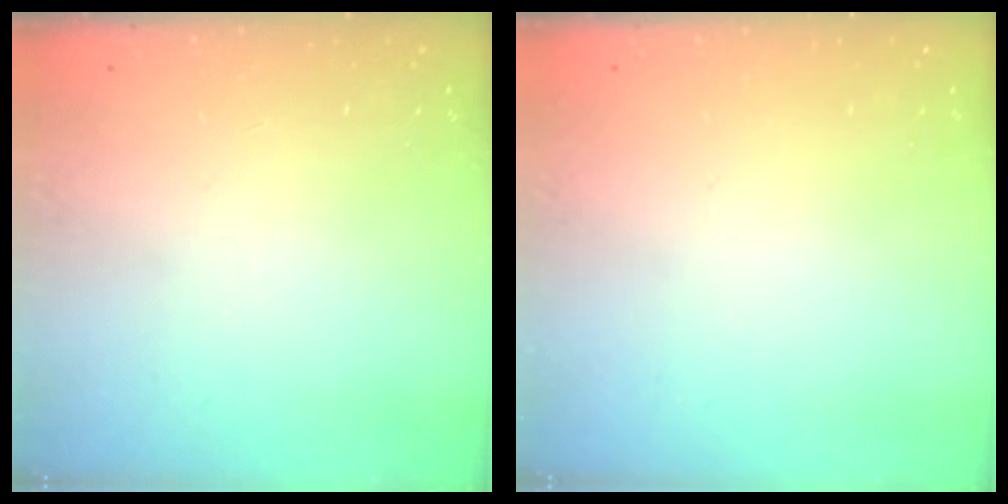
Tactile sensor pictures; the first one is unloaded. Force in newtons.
{"total": 0.0}